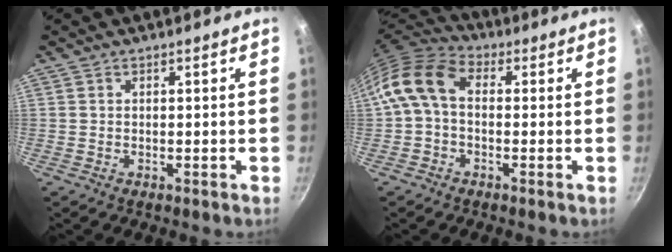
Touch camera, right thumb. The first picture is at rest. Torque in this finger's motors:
{"motor_torque": [-0.63, 0.80, 0.69, -0.60, 0.30]}